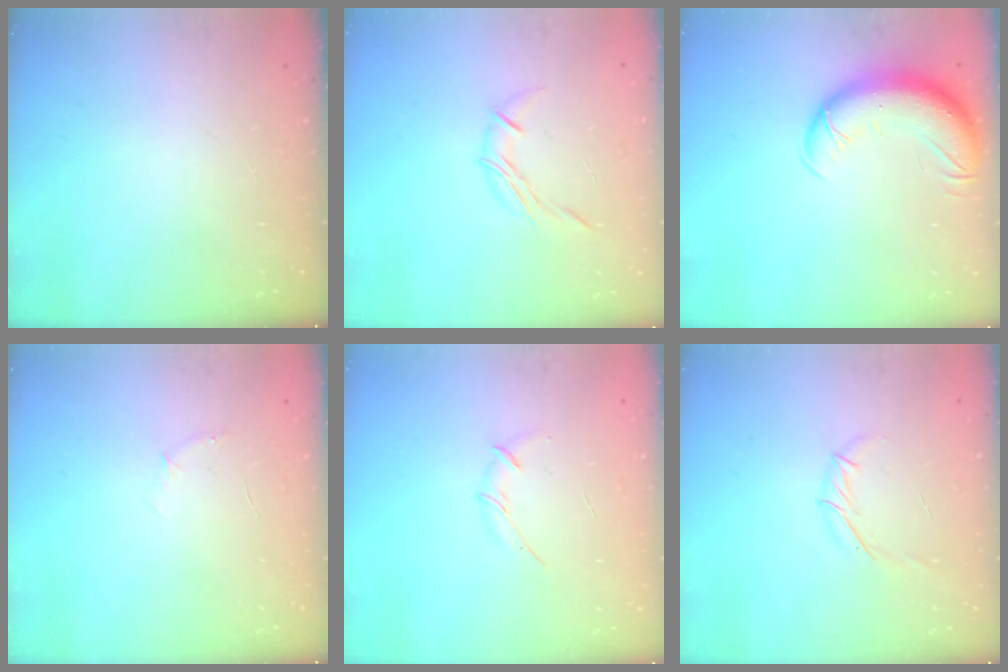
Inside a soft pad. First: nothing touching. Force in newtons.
{"total": 6.8, "press": 6.7, "slide": 1.0}
{"total": 12.3, "press": 11.9, "slide": 3.0}
{"total": 4.0, "press": 3.8, "slide": 1.1}
{"total": 3.8, "press": 3.7, "slide": 0.9}
{"total": 4.2, "press": 4.1, "slide": 0.9}